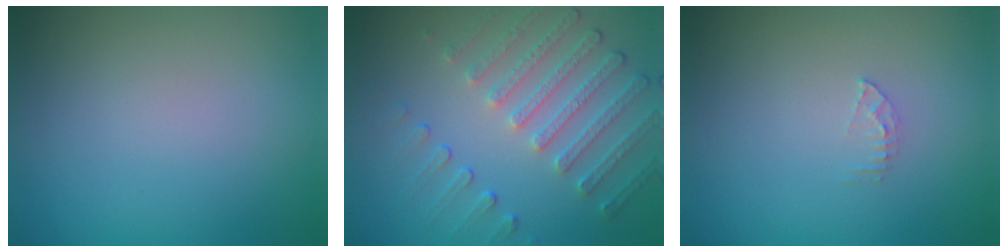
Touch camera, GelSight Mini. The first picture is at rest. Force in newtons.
{"total": 4.9, "press": 3.7, "slide": 3.3}
{"total": 0.9, "press": 0.9, "slide": 0.1}